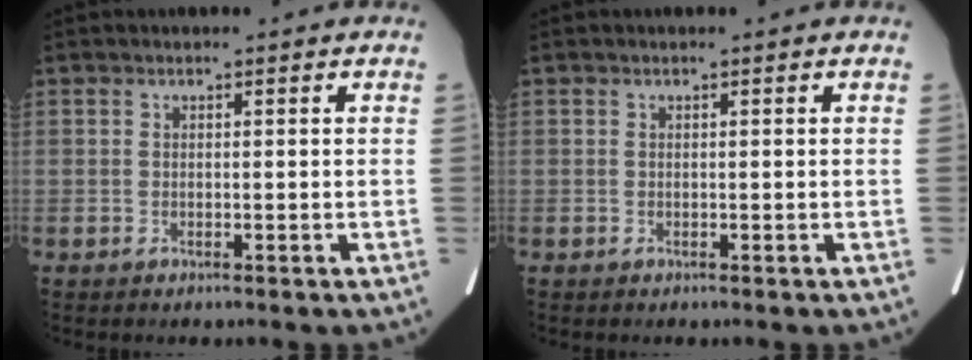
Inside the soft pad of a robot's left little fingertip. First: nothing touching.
{"total": 0.0}